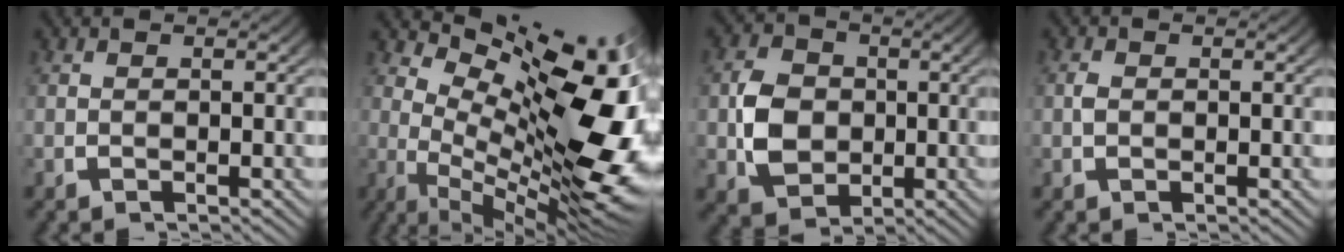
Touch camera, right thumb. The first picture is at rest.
{"total": 19.0, "force": [0.0, 10.4, 16.0], "torque": [-0.239, -0.055, 0.026]}
{"total": 7.6, "force": [-0.6, 6.0, 4.6], "torque": [-0.107, -0.029, 0.001]}
{"total": 0.8, "force": [-0.2, 0.6, 0.4], "torque": [-0.015, -0.005, -0.002]}